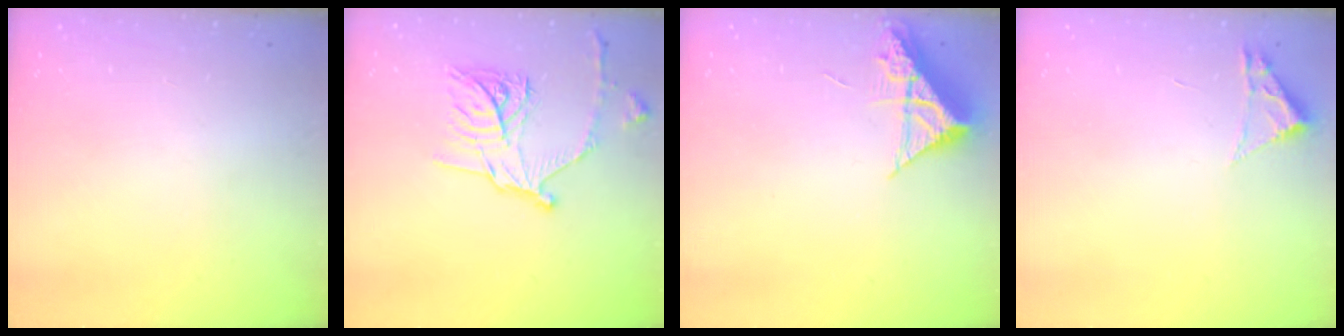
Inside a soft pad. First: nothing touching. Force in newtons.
{"total": 16.7, "press": 16.6, "slide": 0.6}
{"total": 8.4, "press": 8.4, "slide": 0.8}
{"total": 1.8, "press": 1.8, "slide": 0.2}